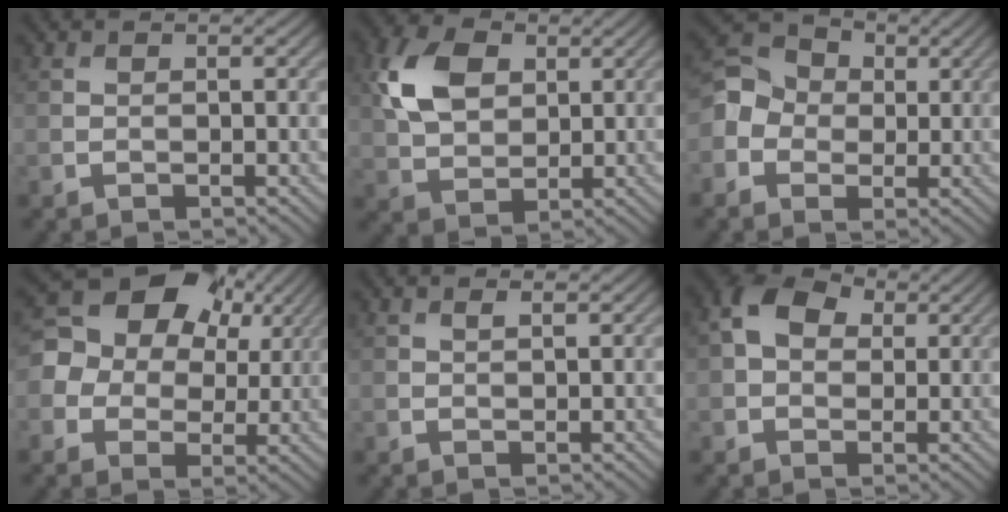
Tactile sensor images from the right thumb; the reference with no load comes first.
{"total": 8.3, "force": [2.6, 5.6, 5.6], "torque": [-0.136, 0.012, 0.045]}
{"total": 6.4, "force": [-0.4, 5.7, 3.0], "torque": [-0.080, 0.006, -0.024]}
{"total": 14.3, "force": [4.1, 11.7, 7.2], "torque": [-0.204, 0.038, 0.075]}
{"total": 0.8, "force": [0.5, 0.2, 0.5], "torque": [-0.010, -0.001, 0.009]}
{"total": 6.8, "force": [1.7, 4.9, 4.3], "torque": [-0.107, 0.014, 0.027]}